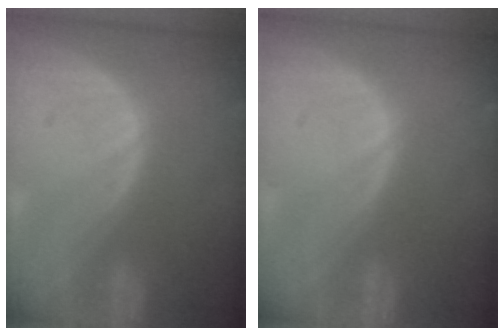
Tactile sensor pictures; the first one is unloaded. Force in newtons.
{"total": 0.0}